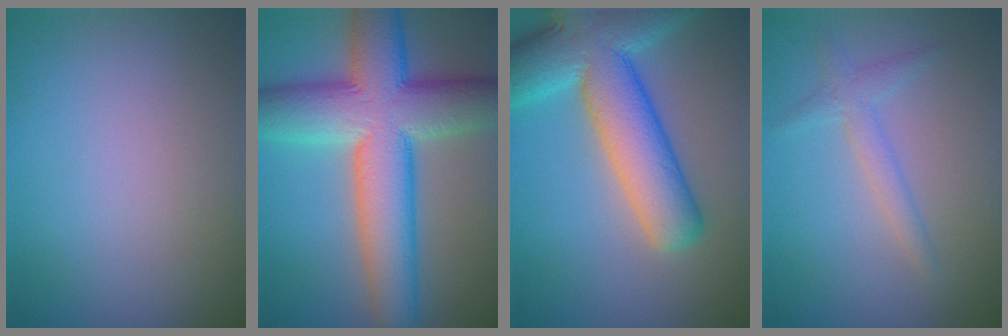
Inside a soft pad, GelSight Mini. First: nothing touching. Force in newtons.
{"total": 12.3, "press": 12.3, "slide": 0.4}
{"total": 10.5, "press": 10.5, "slide": 0.8}
{"total": 1.9, "press": 1.9, "slide": 0.1}